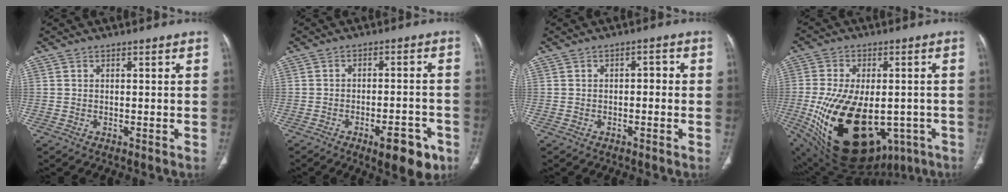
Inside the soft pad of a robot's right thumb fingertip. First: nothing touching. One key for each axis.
{"total": 9.1, "fx": -5.0, "fy": 3.4, "fz": 6.9, "tx": -0.076, "ty": 0.021, "tz": -0.063}
{"total": 2.2, "fx": -0.2, "fy": 1.3, "fz": 1.8, "tx": -0.017, "ty": 0.010, "tz": -0.009}
{"total": 27.3, "fx": -7.9, "fy": 15.8, "fz": 20.8, "tx": -0.366, "ty": -0.017, "tz": -0.089}